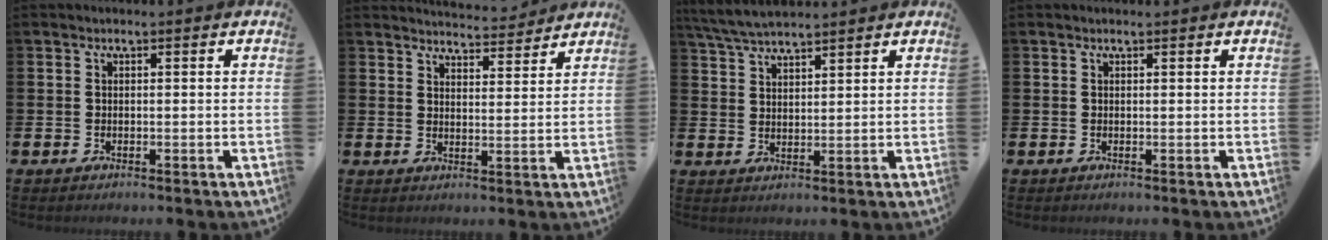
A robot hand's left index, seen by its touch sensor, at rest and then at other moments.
{"total": 4.6, "force": [4.6, 0.3, 0.0], "torque": [-0.003, -0.033, 0.081]}
{"total": 5.1, "force": [4.9, 0.5, 1.3], "torque": [-0.045, -0.013, 0.090]}
{"total": 0.0}